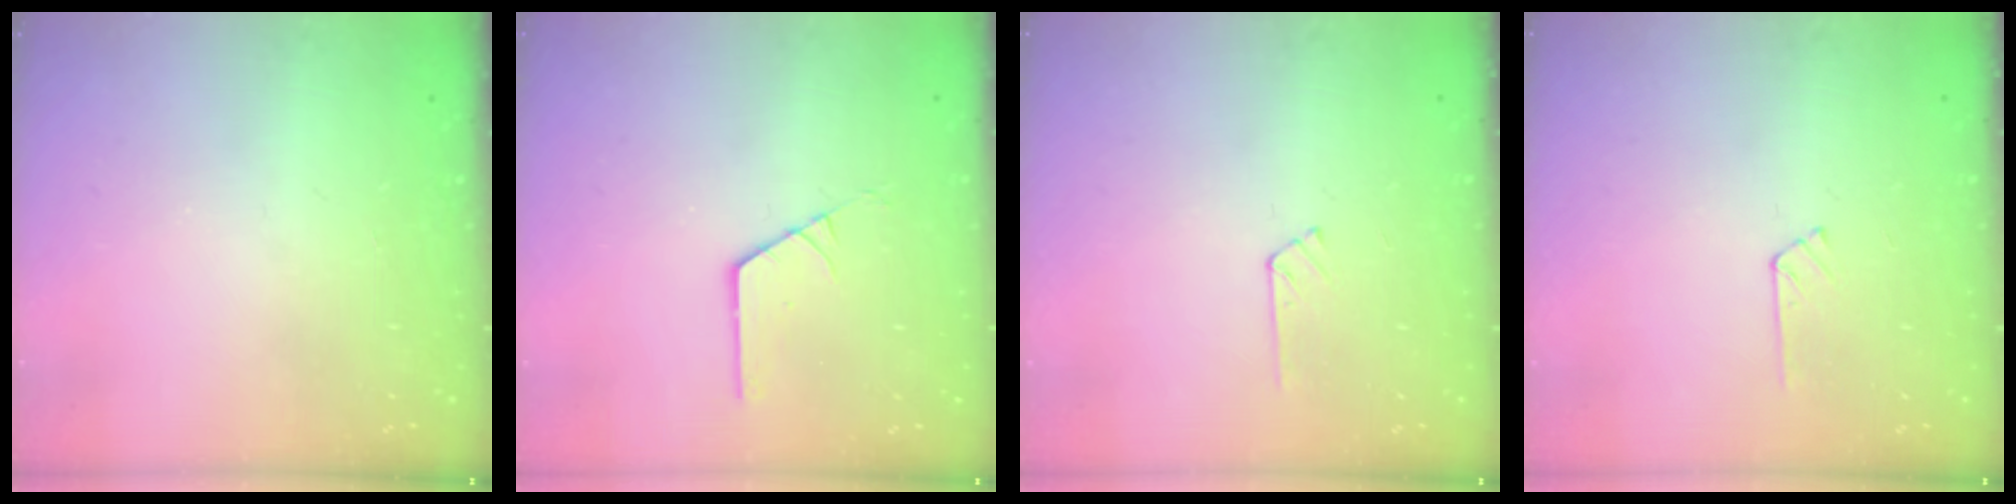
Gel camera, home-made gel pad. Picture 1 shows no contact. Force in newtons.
{"total": 1.3, "press": 1.3, "slide": 0.1}
{"total": 2.8, "press": 2.8, "slide": 0.3}
{"total": 2.8, "press": 2.8, "slide": 0.3}